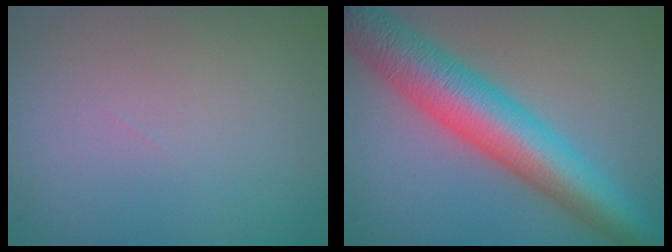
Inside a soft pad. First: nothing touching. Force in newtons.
{"total": 9.5, "press": 9.5, "slide": 0.2}